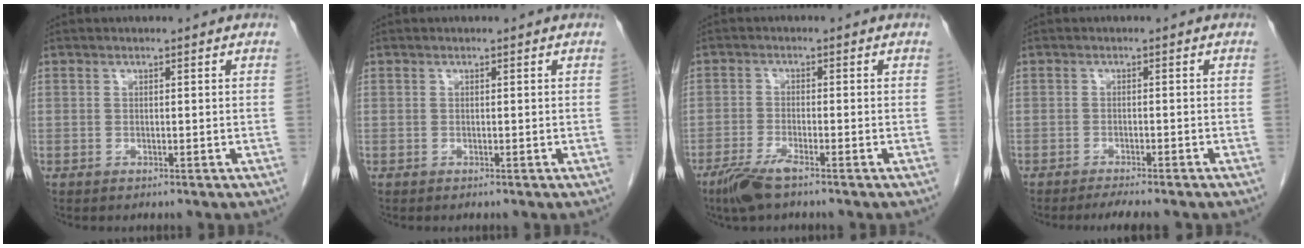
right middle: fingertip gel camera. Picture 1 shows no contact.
{"total": 0.0}
{"total": 4.7, "force": [-3.3, 0.5, 3.3], "torque": [-0.073, -0.011, -0.065]}
{"total": 5.1, "force": [-4.4, 0.2, 2.6], "torque": [-0.031, -0.009, -0.060]}